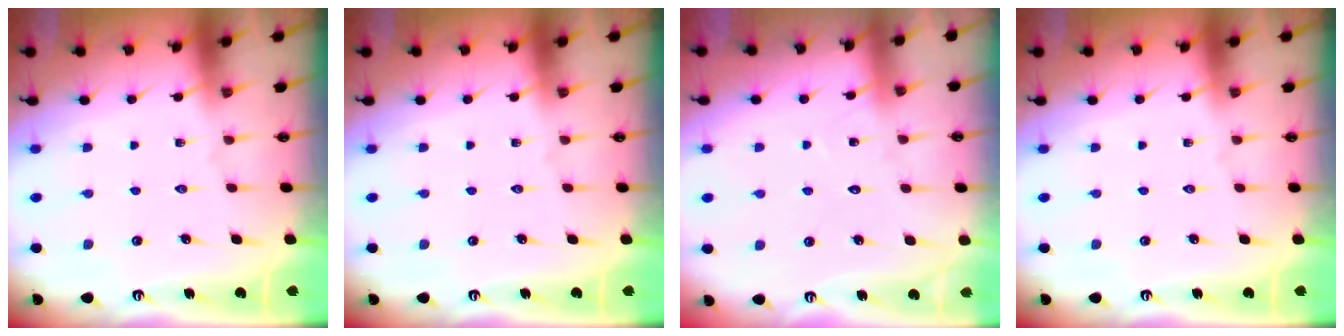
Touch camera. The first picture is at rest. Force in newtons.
{"total": 0.0}
{"total": 5.6, "press": 5.6, "slide": 0.6}
{"total": 0.0}